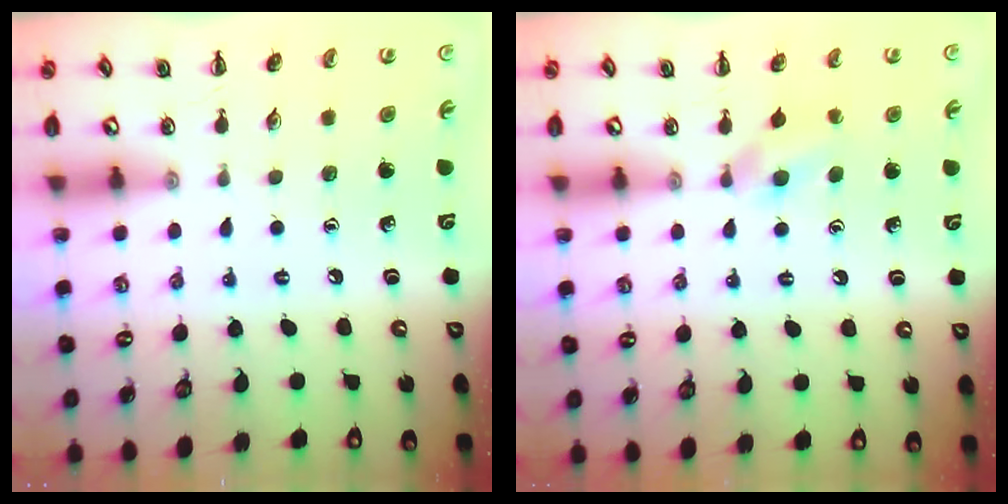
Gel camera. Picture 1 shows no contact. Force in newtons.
{"total": 4.2, "press": 4.0, "slide": 1.2}